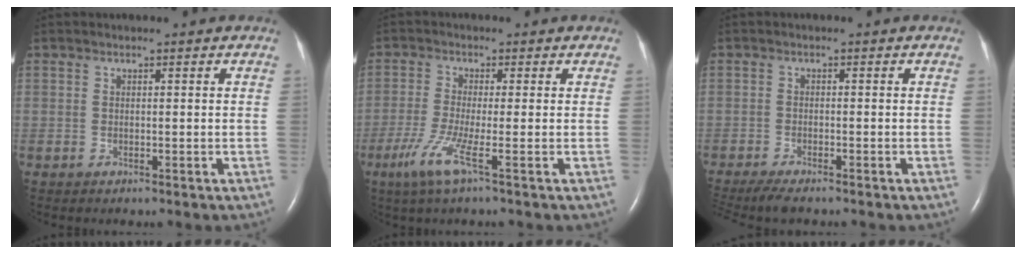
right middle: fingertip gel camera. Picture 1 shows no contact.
{"total": 5.4, "force": [-2.6, -0.4, 4.8], "torque": [-0.111, -0.019, -0.057]}
{"total": 6.5, "force": [-5.4, 1.0, 3.4], "torque": [-0.058, -0.017, -0.090]}